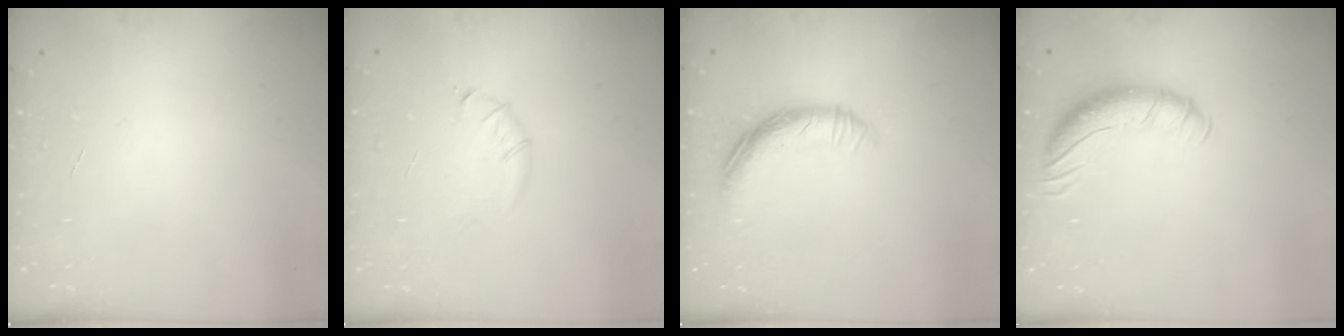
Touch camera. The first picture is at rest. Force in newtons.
{"total": 3.2, "press": 3.1, "slide": 0.9}
{"total": 11.2, "press": 11.1, "slide": 0.7}
{"total": 9.5, "press": 9.3, "slide": 1.7}